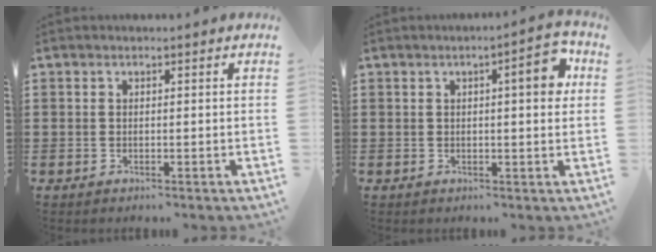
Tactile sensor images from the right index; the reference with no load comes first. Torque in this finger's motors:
{"motor_torque": [0.96, 0.06, 0.29, 0.08]}